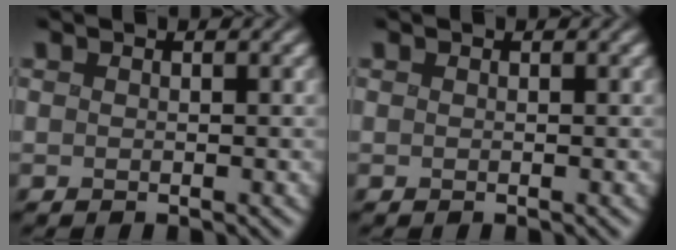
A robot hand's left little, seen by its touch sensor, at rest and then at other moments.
{"total": 0.0}